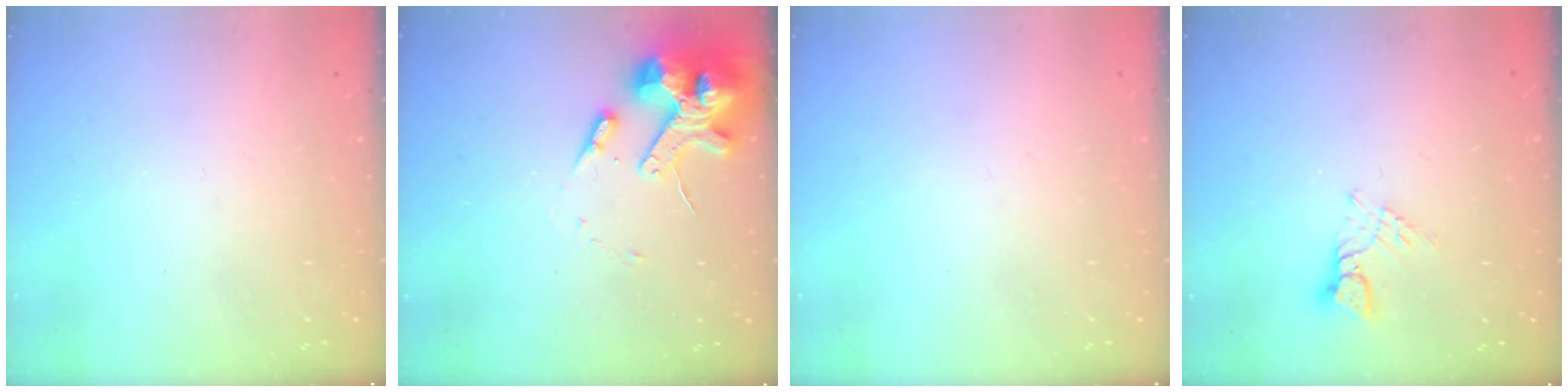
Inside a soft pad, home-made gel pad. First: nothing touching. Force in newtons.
{"total": 15.3, "press": 15.1, "slide": 2.6}
{"total": 0.0}
{"total": 4.8, "press": 4.8, "slide": 0.2}